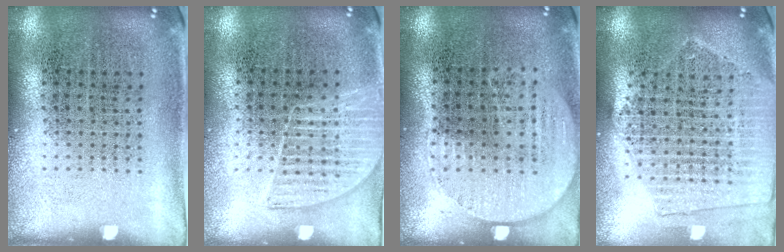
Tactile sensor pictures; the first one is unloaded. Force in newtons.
{"total": 1.4, "press": 1.2, "slide": 0.6}
{"total": 0.7, "press": 0.4, "slide": 0.5}
{"total": 2.1, "press": 1.9, "slide": 0.8}